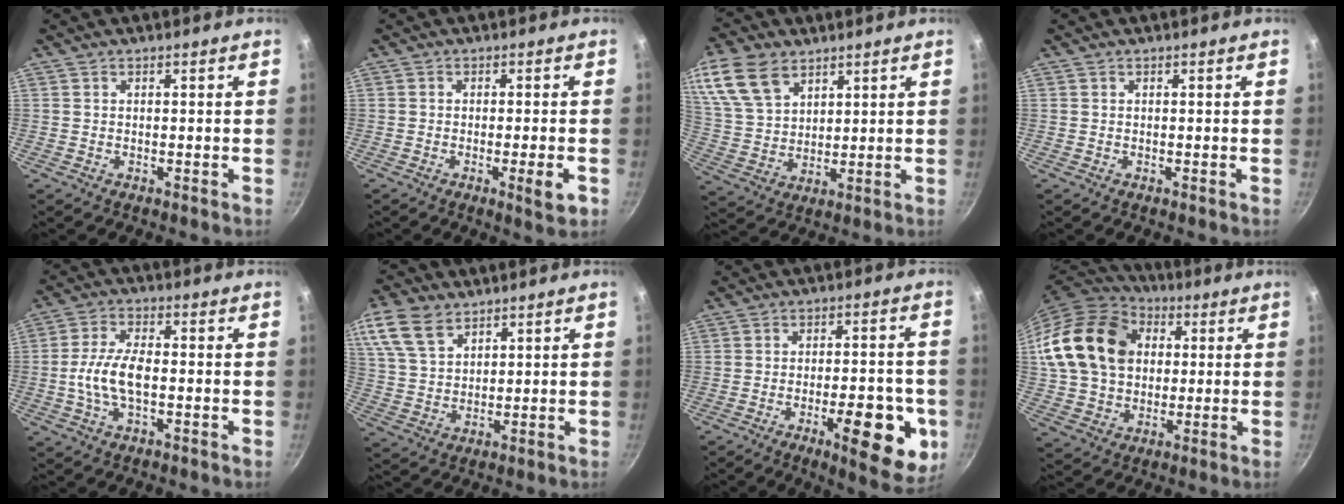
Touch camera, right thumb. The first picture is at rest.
{"total": 4.4, "force": [-1.6, 0.3, 4.1], "torque": [-0.061, 0.002, -0.025]}
{"total": 14.9, "force": [8.4, 9.4, 8.0], "torque": [-0.161, -0.010, 0.172]}
{"total": 0.0}
{"total": 8.3, "force": [-1.1, 3.8, 7.2], "torque": [-0.146, 0.018, -0.028]}
{"total": 11.7, "force": [7.0, 7.0, 6.3], "torque": [-0.123, -0.009, 0.142]}
{"total": 14.8, "force": [-4.9, 5.2, 12.9], "torque": [-0.140, 0.010, -0.066]}
{"total": 21.3, "force": [4.5, 16.2, 13.1], "torque": [-0.225, 0.023, 0.080]}